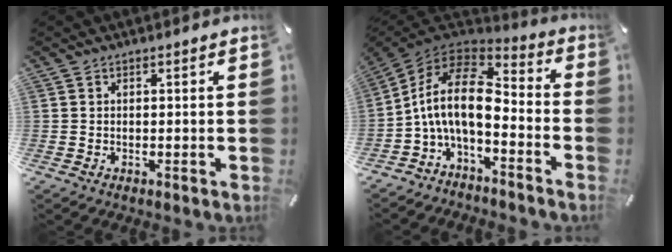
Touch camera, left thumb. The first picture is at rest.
{"total": 13.9, "force": [-1.4, 7.2, 11.8], "torque": [-0.255, -0.004, -0.028]}